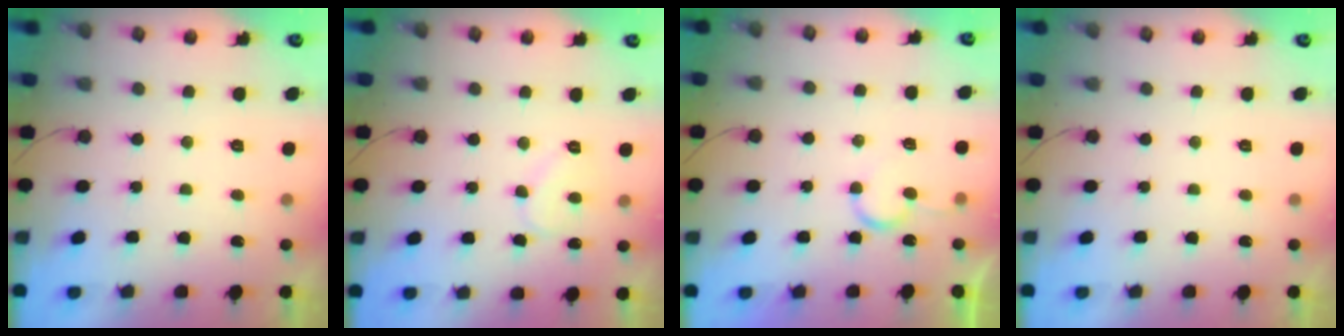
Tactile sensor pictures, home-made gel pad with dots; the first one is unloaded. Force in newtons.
{"total": 7.2, "press": 7.2, "slide": 0.4}
{"total": 6.4, "press": 6.4, "slide": 0.6}
{"total": 0.0}